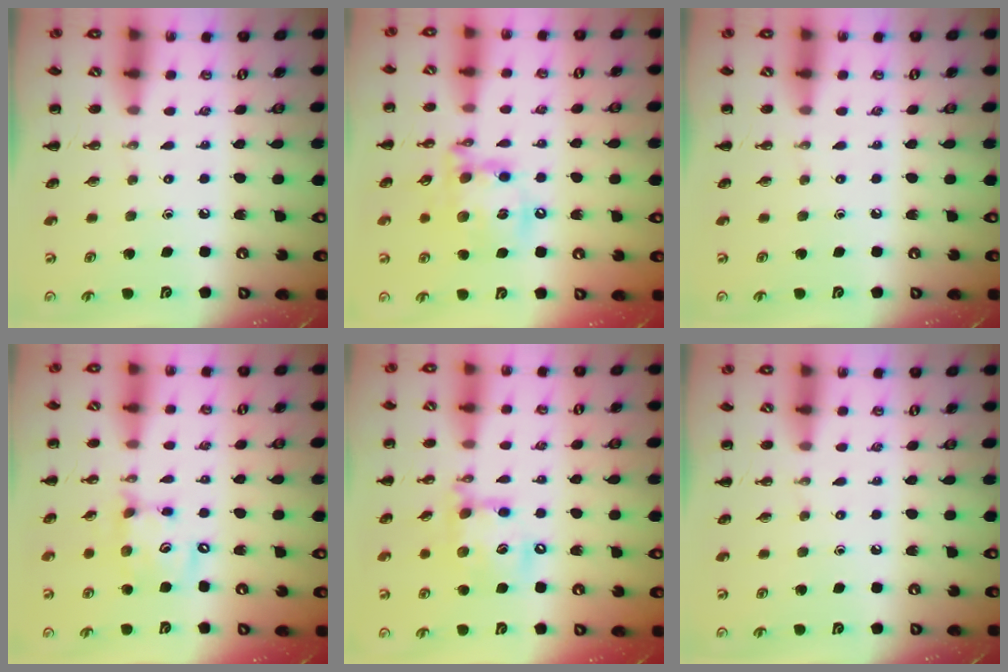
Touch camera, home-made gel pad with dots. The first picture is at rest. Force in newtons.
{"total": 14.2, "press": 13.9, "slide": 3.0}
{"total": 0.0}
{"total": 12.9, "press": 12.6, "slide": 2.8}
{"total": 14.6, "press": 14.4, "slide": 2.5}
{"total": 0.0}